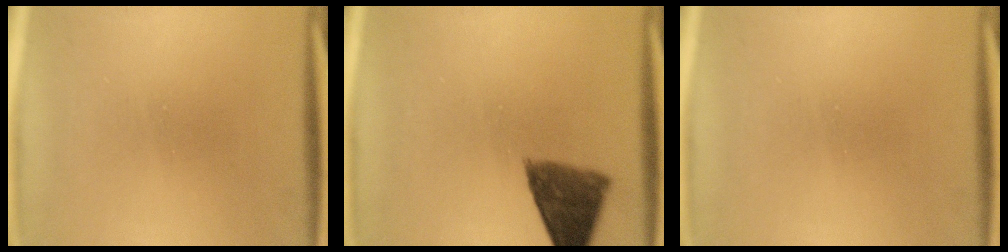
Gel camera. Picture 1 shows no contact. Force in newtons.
{"total": 8.0}
{"total": 0.0}